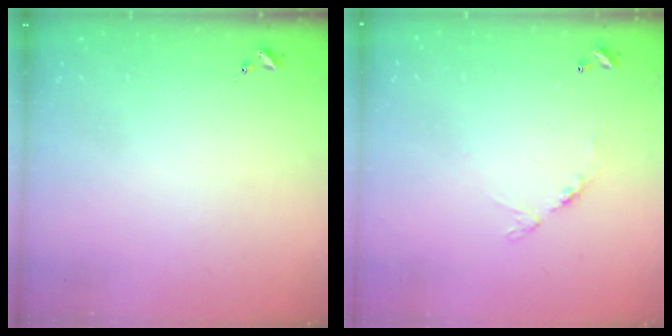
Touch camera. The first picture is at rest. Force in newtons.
{"total": 5.9, "press": 5.9, "slide": 0.4}